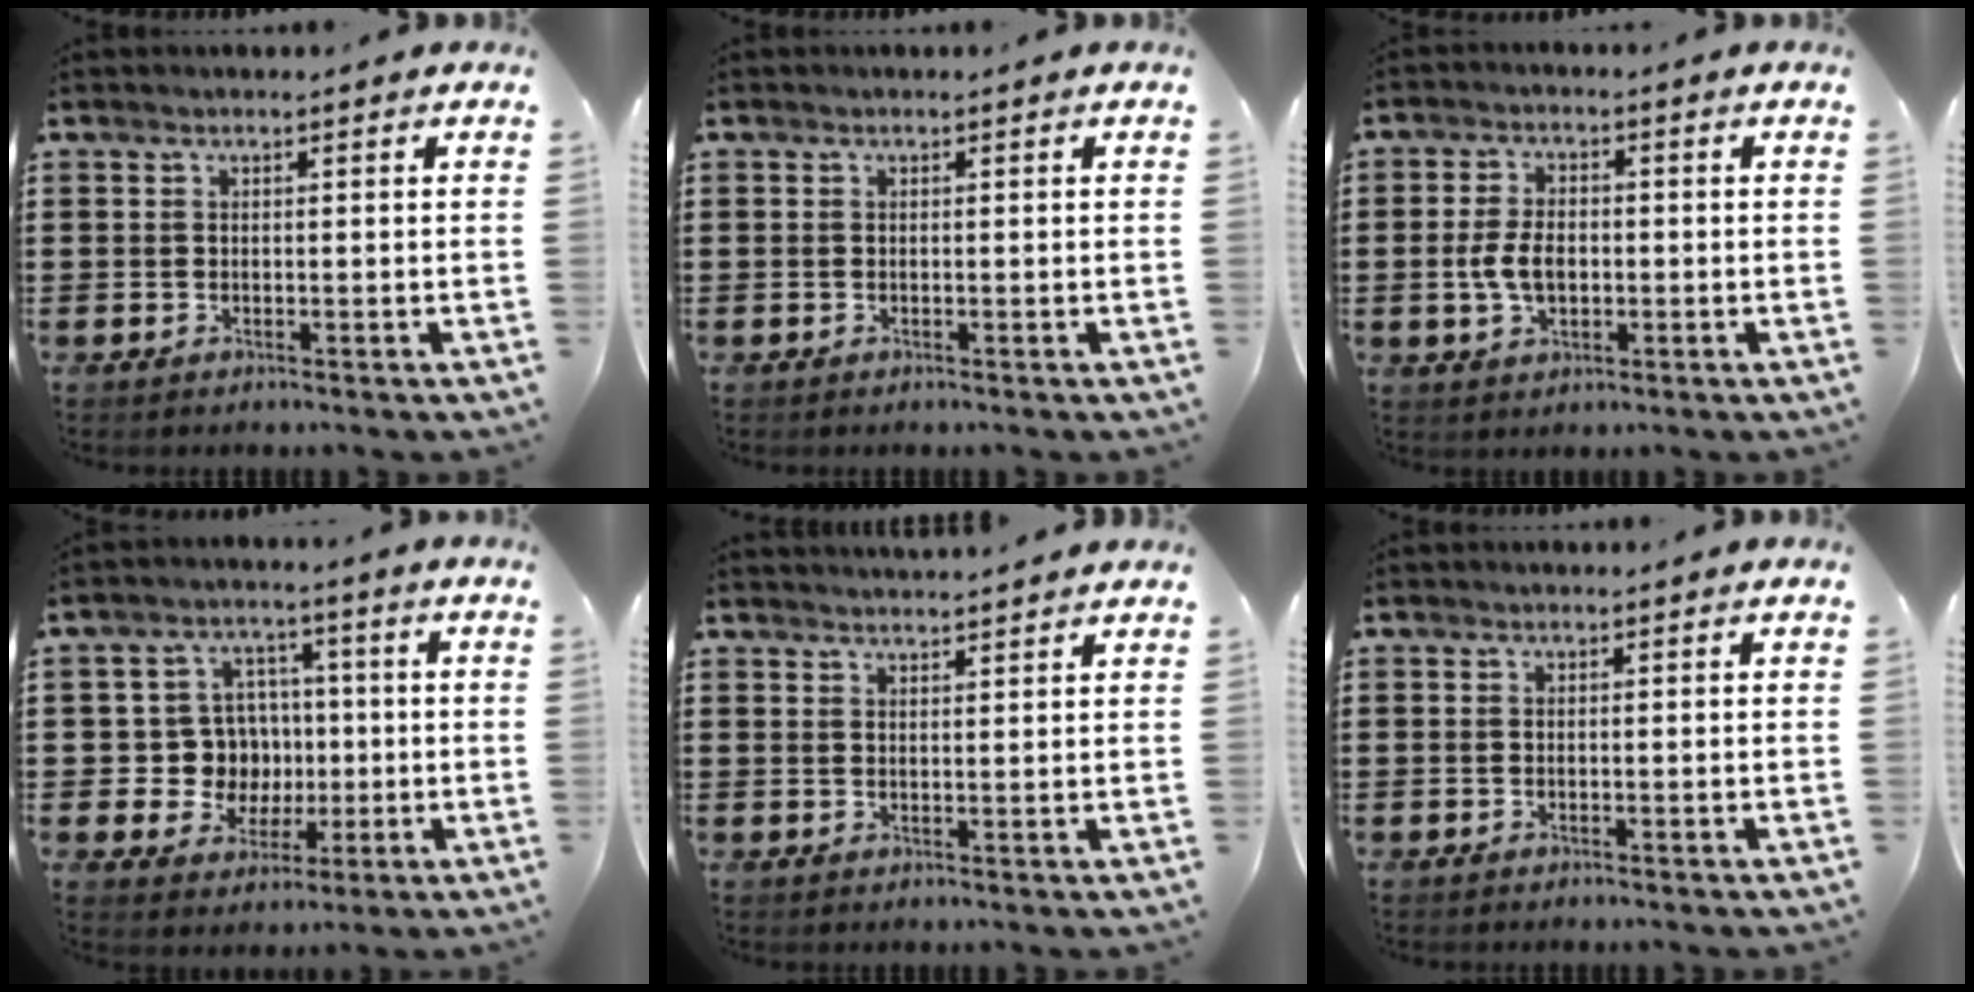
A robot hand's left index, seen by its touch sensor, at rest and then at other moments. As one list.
[{"total": 0.0}, {"total": 5.3, "force": [-0.7, 3.3, 4.2], "torque": [-0.100, 0.000, -0.019]}, {"total": 8.2, "force": [0.3, 7.9, 2.3], "torque": [-0.063, 0.011, 0.014]}, {"total": 2.3, "force": [2.3, -0.3, 0.0], "torque": [-0.007, -0.006, 0.044]}, {"total": 0.0}]